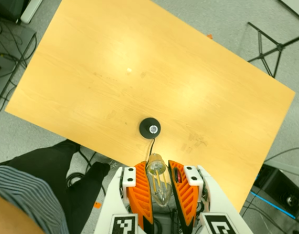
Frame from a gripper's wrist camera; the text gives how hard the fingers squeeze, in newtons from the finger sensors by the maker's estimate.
{"total": 20.2, "left": 21.3, "right": 19.0}